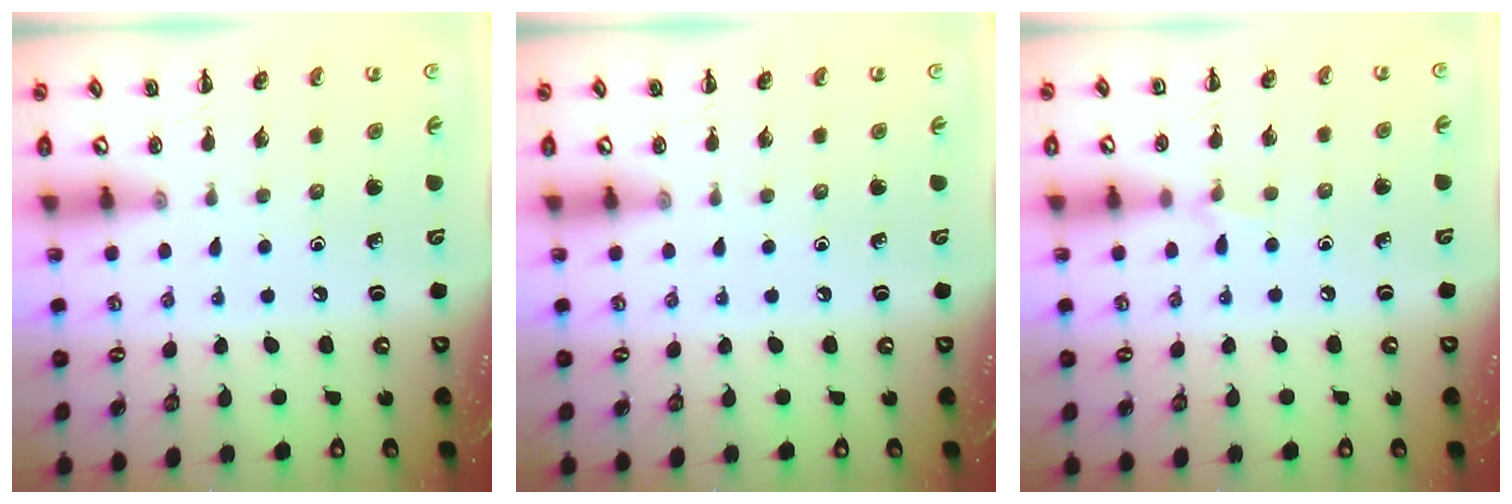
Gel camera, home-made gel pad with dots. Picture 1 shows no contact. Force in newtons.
{"total": 0.0}
{"total": 5.2, "press": 5.0, "slide": 1.6}